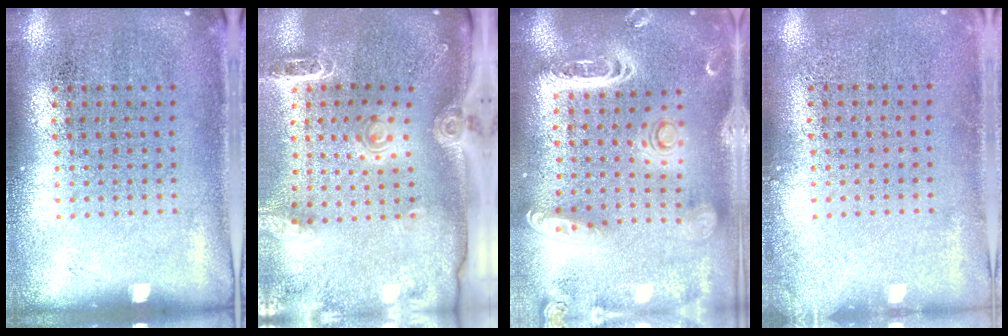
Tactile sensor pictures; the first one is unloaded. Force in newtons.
{"total": 2.5, "press": 2.0, "slide": 1.5}
{"total": 2.9, "press": 2.5, "slide": 1.6}
{"total": 0.9, "press": 0.9, "slide": 0.1}